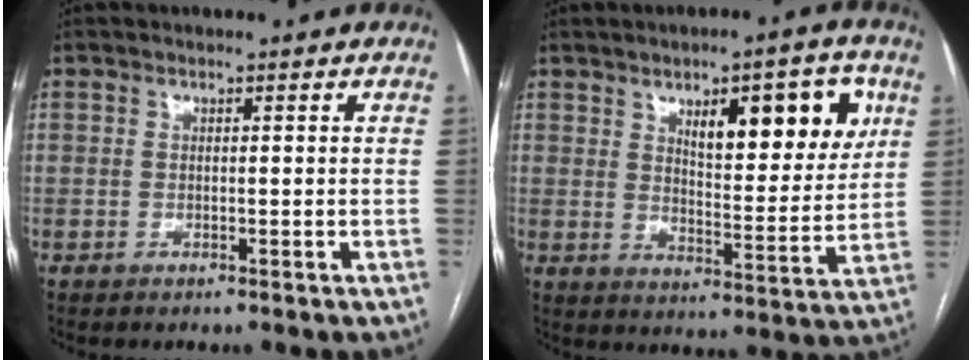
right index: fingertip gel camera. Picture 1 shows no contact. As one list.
[{"total": 13.6, "force": [5.9, 4.2, 11.5], "torque": [-0.153, 0.004, 0.090]}]